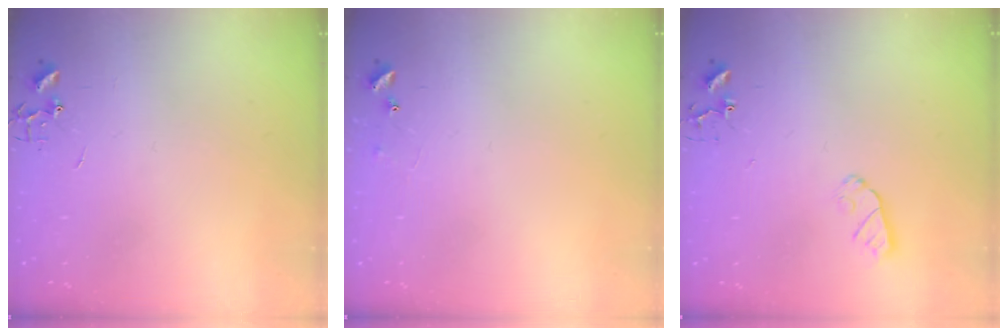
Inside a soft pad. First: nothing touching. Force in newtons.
{"total": 6.4, "press": 6.3, "slide": 0.5}
{"total": 5.2, "press": 5.2, "slide": 0.7}